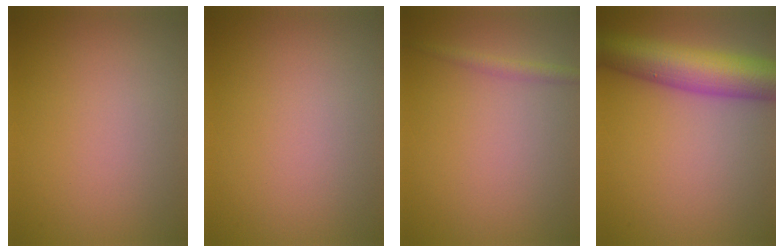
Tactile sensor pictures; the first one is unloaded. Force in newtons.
{"total": 0.0}
{"total": 1.3, "press": 1.3, "slide": 0.1}
{"total": 9.2, "press": 9.2, "slide": 0.4}